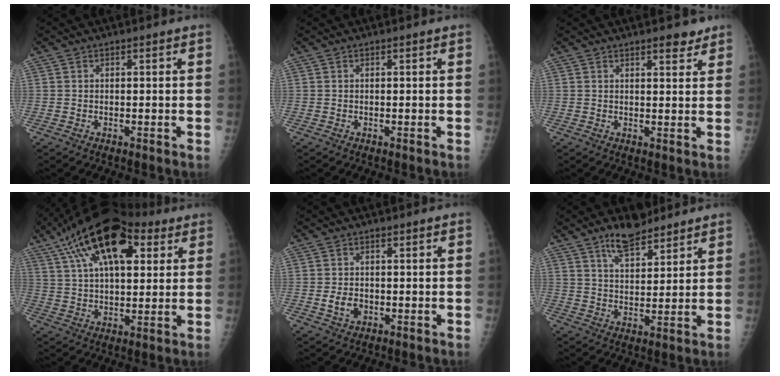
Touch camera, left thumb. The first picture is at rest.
{"total": 0.0}
{"total": 3.3, "force": [2.5, 1.1, 1.7], "torque": [-0.010, -0.015, 0.032]}
{"total": 20.7, "force": [9.9, 9.9, 15.2], "torque": [-0.249, 0.001, 0.165]}
{"total": 2.9, "force": [-0.4, 2.2, 1.9], "torque": [-0.026, 0.000, -0.003]}
{"total": 8.5, "force": [6.4, 3.4, 4.5], "torque": [-0.054, -0.039, 0.111]}